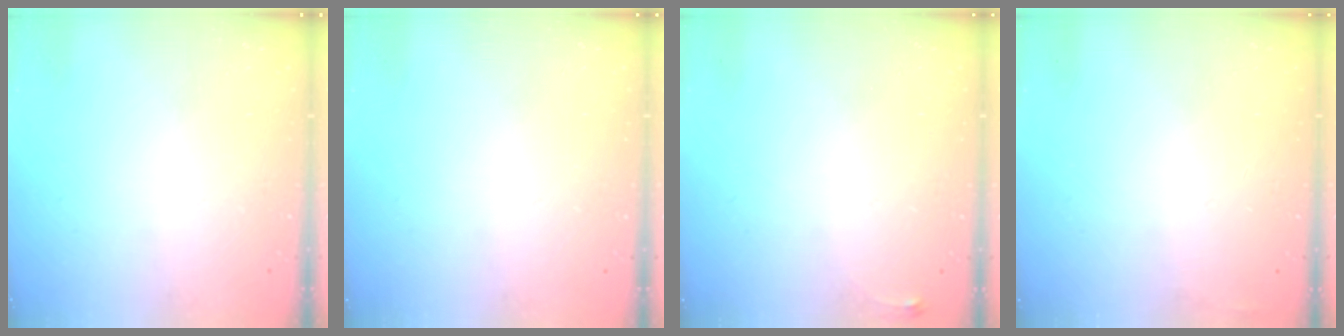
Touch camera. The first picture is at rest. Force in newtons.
{"total": 16.0, "press": 1.9, "slide": 15.9}
{"total": 3.6, "press": 3.5, "slide": 0.6}
{"total": 2.9, "press": 2.4, "slide": 1.6}